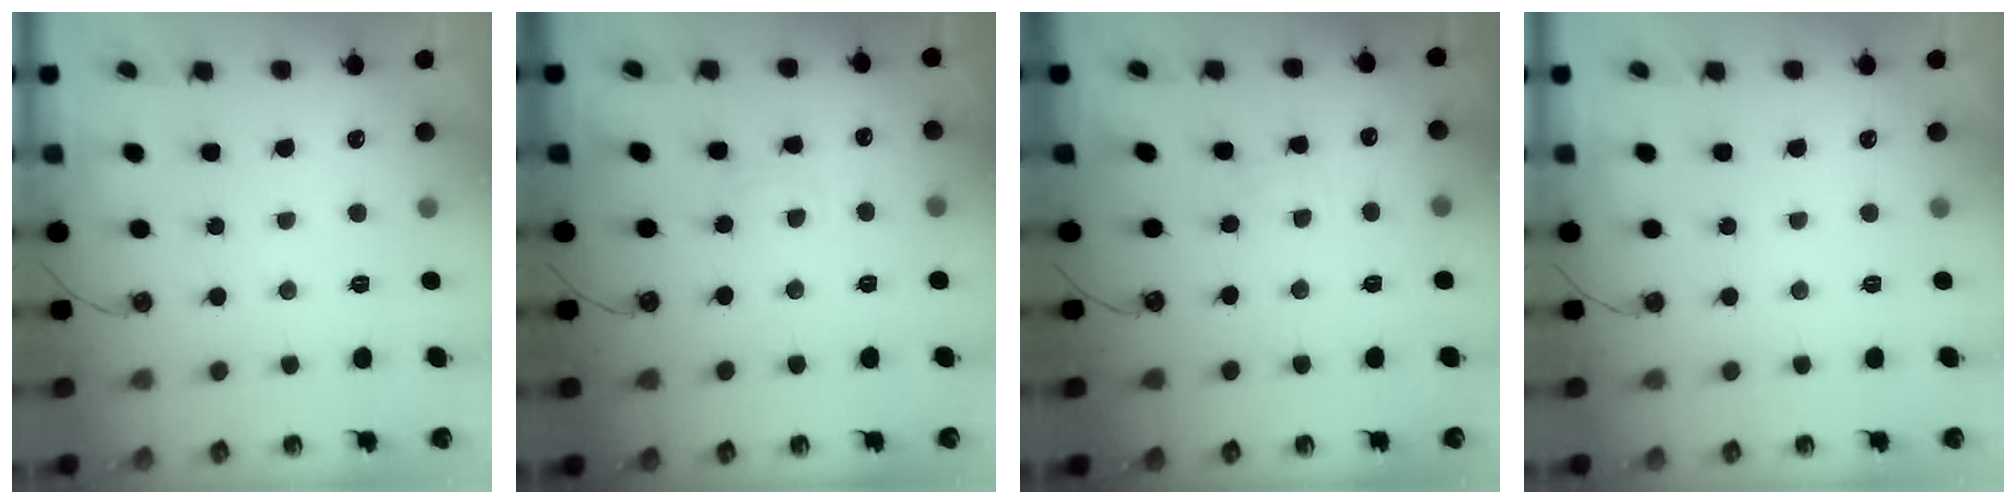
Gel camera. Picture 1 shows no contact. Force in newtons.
{"total": 5.7, "press": 5.7, "slide": 0.6}
{"total": 2.2, "press": 2.1, "slide": 0.4}
{"total": 0.0}